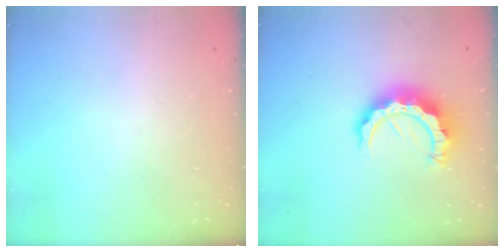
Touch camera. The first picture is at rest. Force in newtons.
{"total": 11.8, "press": 11.7, "slide": 0.9}